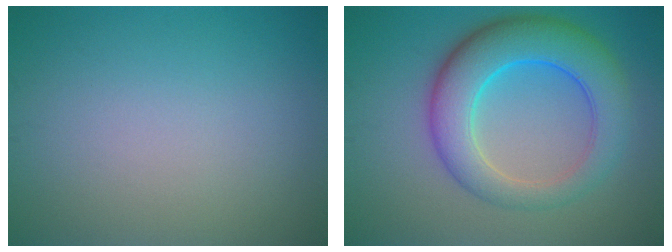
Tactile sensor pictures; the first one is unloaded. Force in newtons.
{"total": 8.0, "press": 8.0, "slide": 0.2}